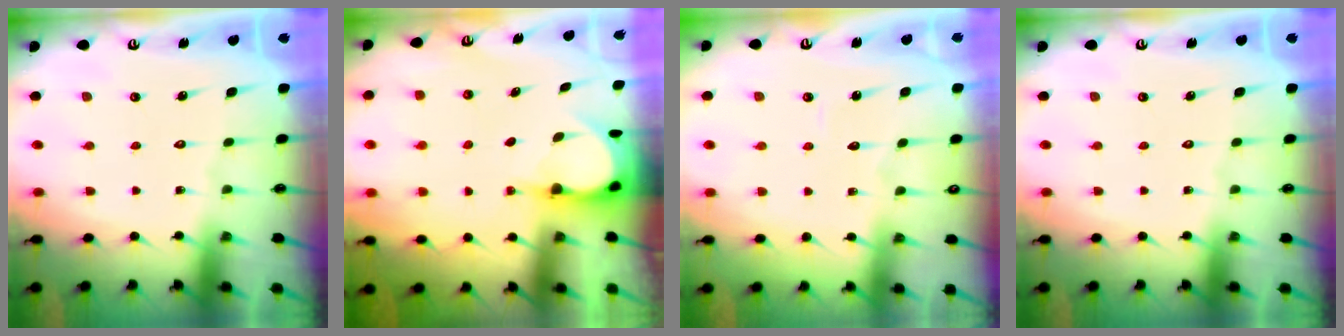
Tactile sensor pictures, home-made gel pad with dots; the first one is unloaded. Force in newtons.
{"total": 3.9, "press": 3.8, "slide": 0.3}
{"total": 2.5, "press": 2.5, "slide": 0.3}
{"total": 0.0}